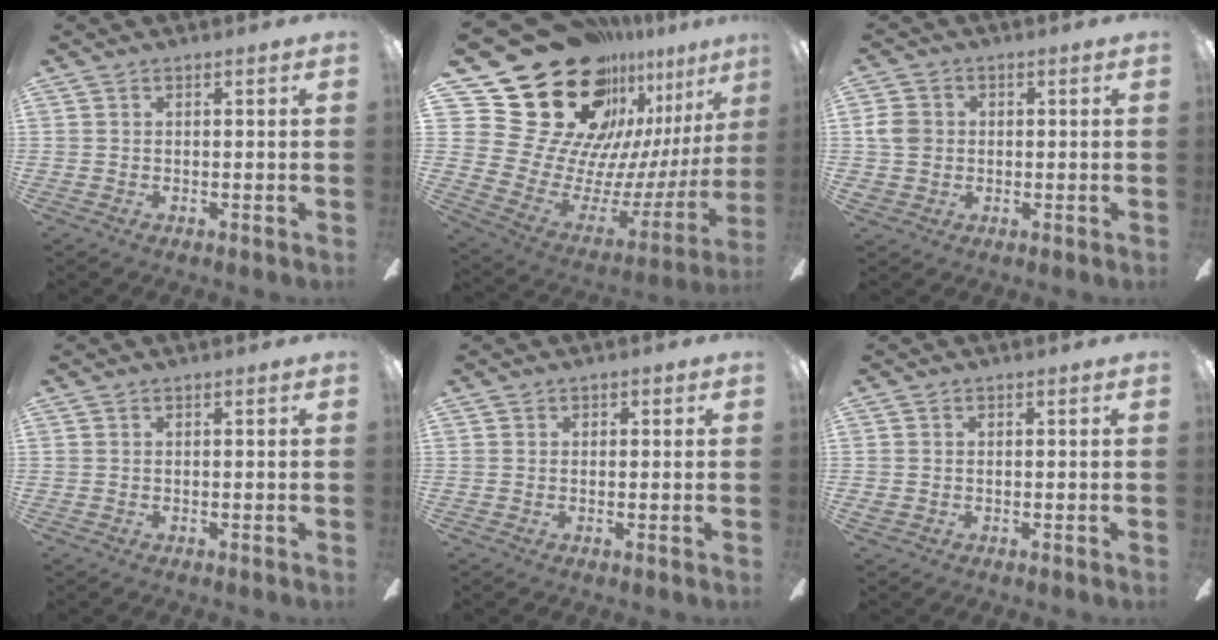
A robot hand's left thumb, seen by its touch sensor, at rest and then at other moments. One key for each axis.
{"total": 34.0, "fx": 21.6, "fy": 19.6, "fz": 17.5, "tx": -0.282, "ty": -0.192, "tz": 0.450}
{"total": 5.3, "fx": 0.3, "fy": 4.8, "fz": 2.3, "tx": -0.047, "ty": 0.011, "tz": 0.006}
{"total": 0.0}
{"total": 0.8, "fx": 0.1, "fy": 0.7, "fz": 0.2, "tx": 0.005, "ty": 0.001, "tz": -0.002}
{"total": 0.8, "fx": -0.2, "fy": 0.7, "fz": 0.3, "tx": -0.006, "ty": 0.004, "tz": -0.004}